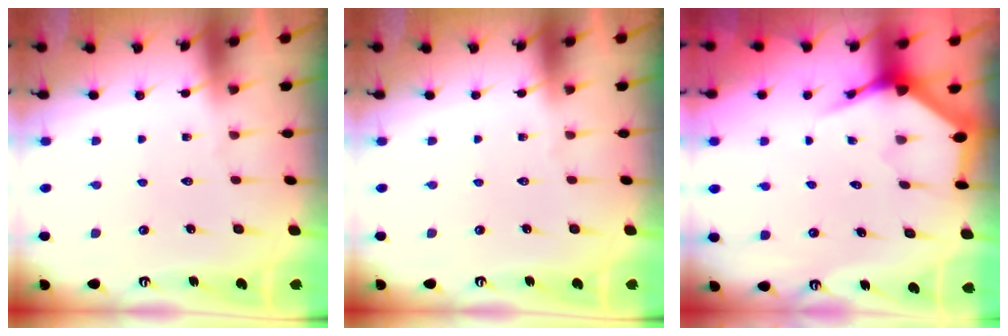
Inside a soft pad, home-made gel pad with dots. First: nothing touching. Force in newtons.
{"total": 0.0}
{"total": 3.5, "press": 3.5, "slide": 0.5}